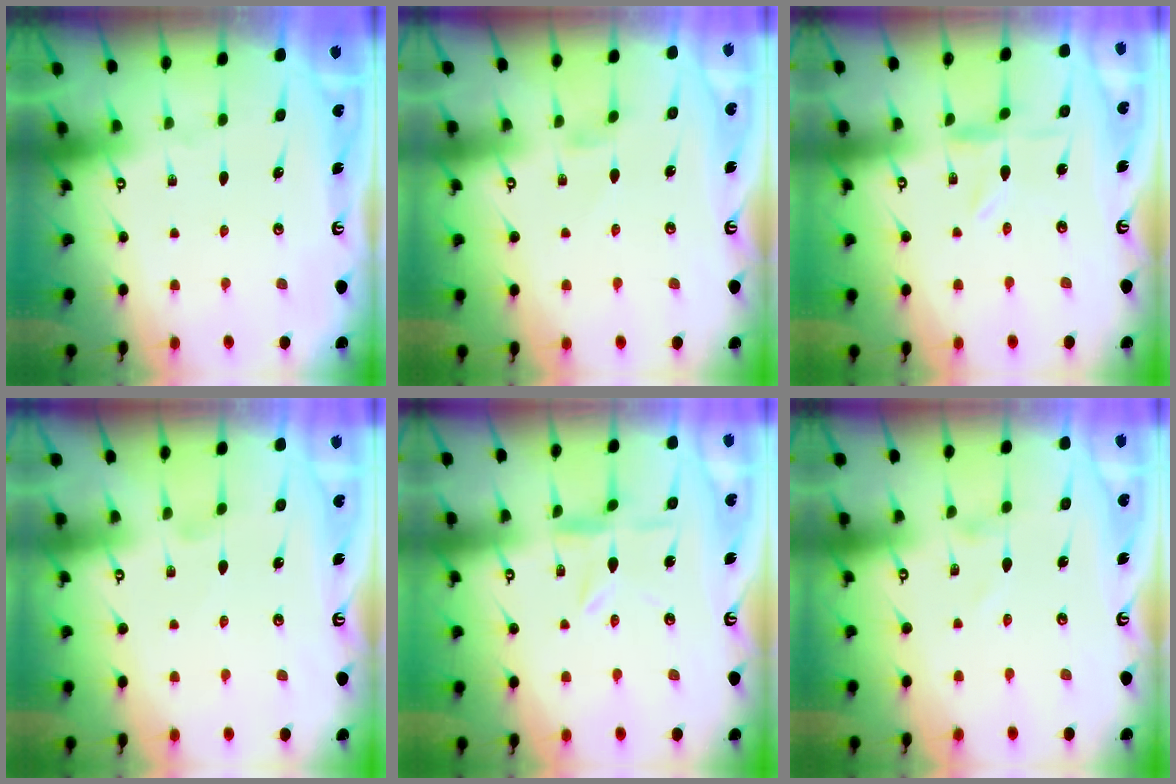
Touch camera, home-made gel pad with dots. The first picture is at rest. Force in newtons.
{"total": 0.7, "press": 0.6, "slide": 0.4}
{"total": 0.8, "press": 0.8, "slide": 0.2}
{"total": 0.0}
{"total": 2.8, "press": 2.7, "slide": 0.3}
{"total": 0.7, "press": 0.7, "slide": 0.0}